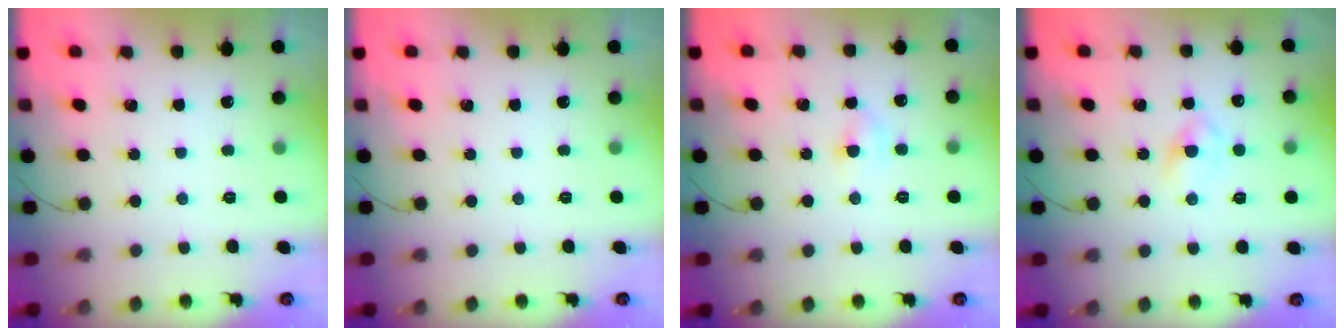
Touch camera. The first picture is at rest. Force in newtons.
{"total": 0.0}
{"total": 3.7, "press": 3.4, "slide": 1.3}
{"total": 2.9, "press": 2.6, "slide": 1.3}